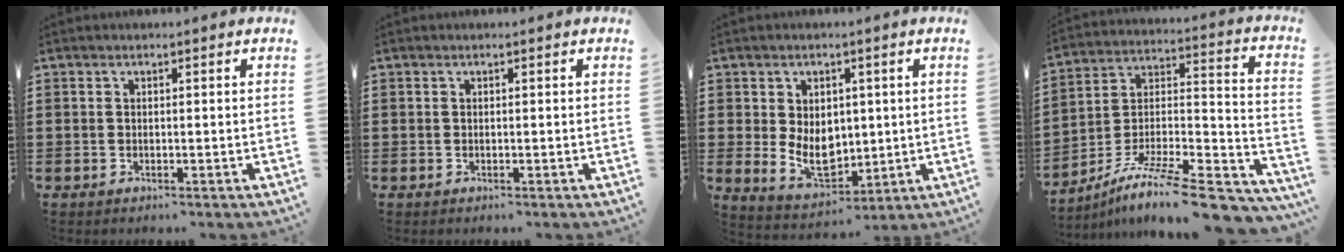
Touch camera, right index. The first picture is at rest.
{"total": 0.0}
{"total": 7.0, "force": [0.2, 5.2, 4.7], "torque": [-0.077, 0.003, 0.003]}
{"total": 11.1, "force": [-8.6, 1.4, 7.0], "torque": [-0.113, 0.004, -0.161]}